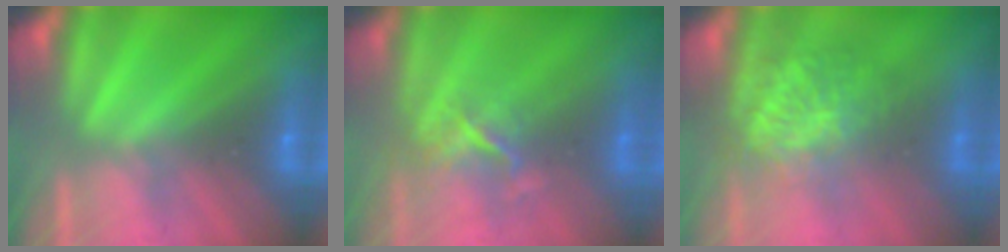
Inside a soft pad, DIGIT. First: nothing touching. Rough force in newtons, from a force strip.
{"total": 3.5}
{"total": 3.7}